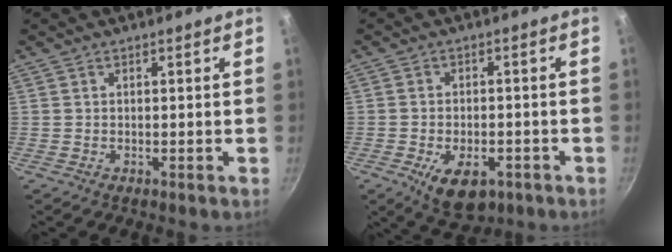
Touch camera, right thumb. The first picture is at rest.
{"total": 9.1, "force": [-3.9, 5.0, 6.4], "torque": [-0.086, 0.010, -0.050]}